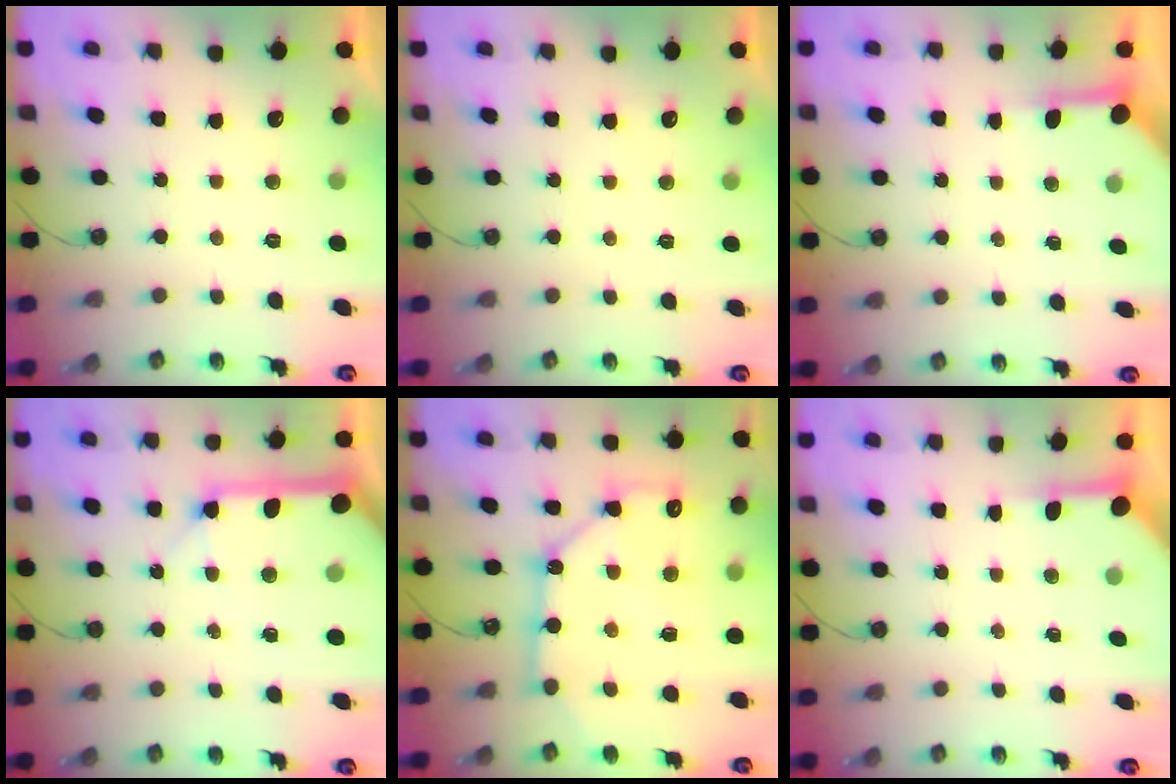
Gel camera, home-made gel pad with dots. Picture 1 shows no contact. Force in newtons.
{"total": 2.9, "press": 2.9, "slide": 0.5}
{"total": 3.8, "press": 3.8, "slide": 0.4}
{"total": 15.3, "press": 15.1, "slide": 2.5}
{"total": 14.4, "press": 14.4, "slide": 1.0}
{"total": 3.6, "press": 3.6, "slide": 0.3}